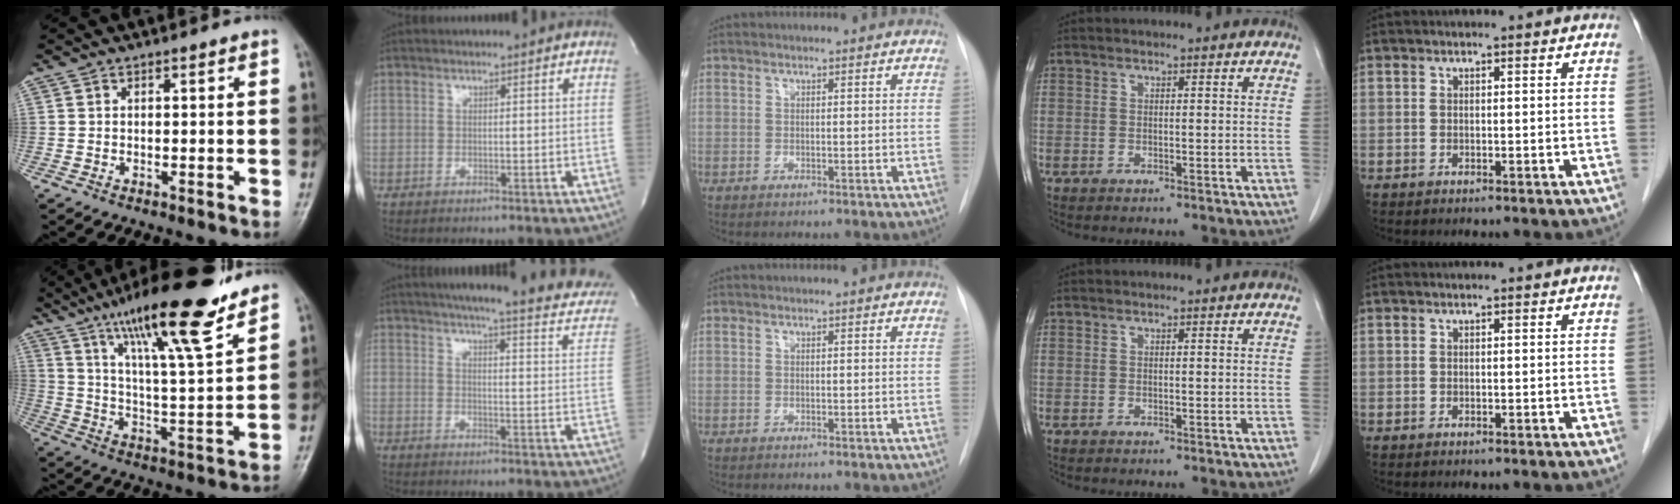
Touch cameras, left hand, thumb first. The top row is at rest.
{"thumb": {"total": 20.6, "force": [14.3, 3.5, 14.4], "torque": [-0.219, -0.061, 0.240]}, "index": {"total": 23.1, "force": [19.2, 3.1, 12.4], "torque": [-0.165, -0.025, 0.215]}}